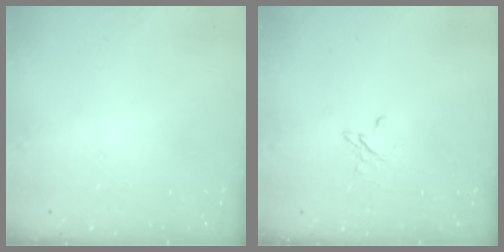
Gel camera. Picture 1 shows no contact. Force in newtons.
{"total": 2.4, "press": 2.4, "slide": 0.2}